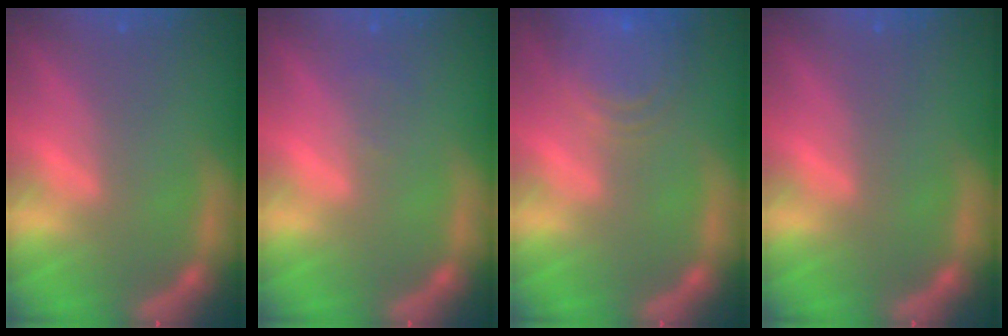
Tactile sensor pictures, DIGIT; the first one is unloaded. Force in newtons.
{"total": 0.9}
{"total": 7.5}
{"total": 0.0}